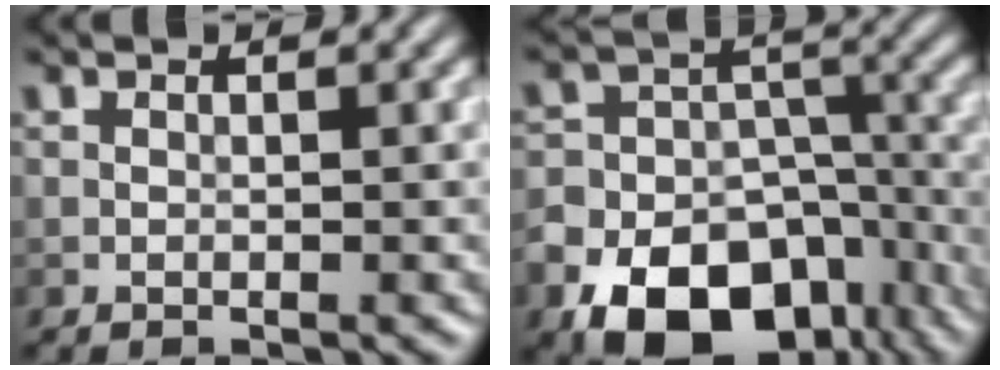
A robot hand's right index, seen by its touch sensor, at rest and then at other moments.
{"total": 16.3, "force": [-9.4, 11.4, 6.8], "torque": [-0.138, -0.039, -0.154]}